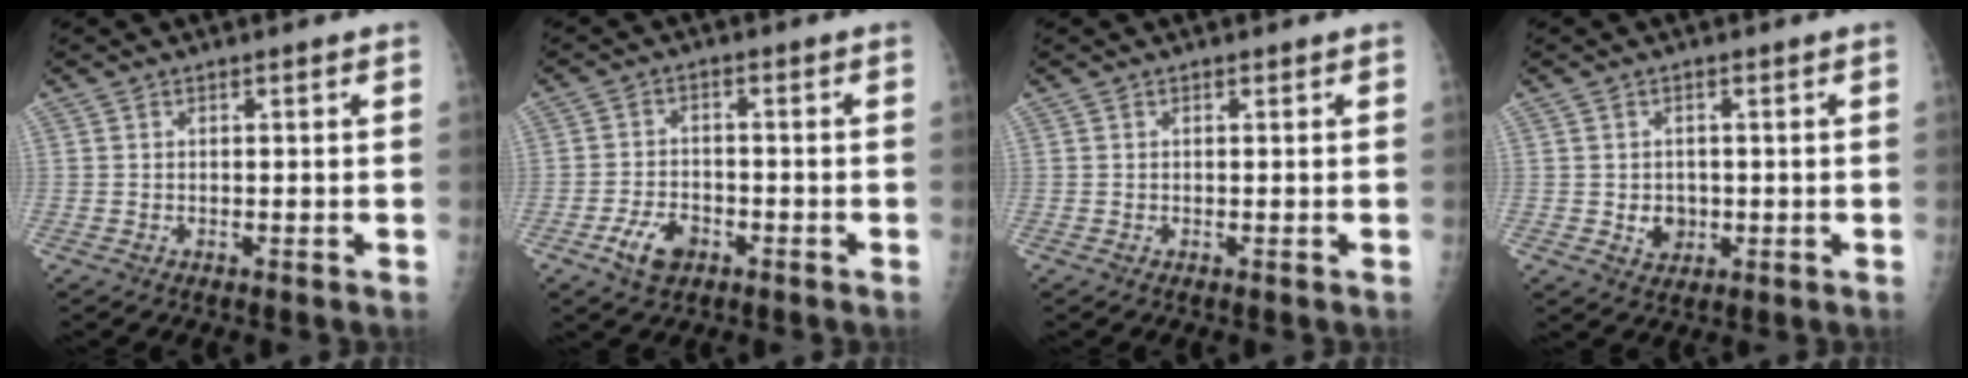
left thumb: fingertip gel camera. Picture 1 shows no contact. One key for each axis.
{"total": 5.9, "fx": -3.0, "fy": 3.8, "fz": 3.4, "tx": -0.055, "ty": 0.014, "tz": -0.050}
{"total": 0.0}
{"total": 3.6, "fx": -0.3, "fy": 3.2, "fz": 1.7, "tx": -0.008, "ty": 0.001, "tz": 0.005}